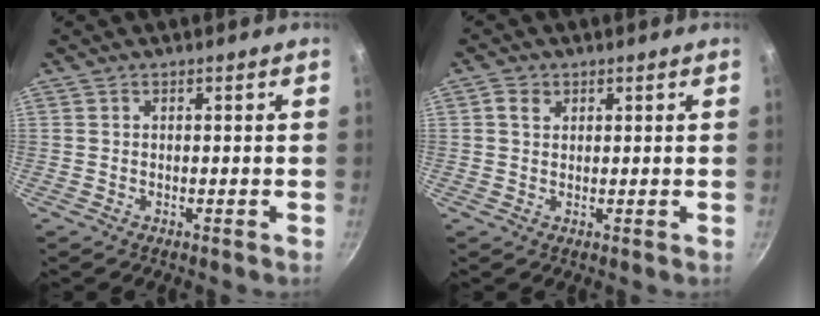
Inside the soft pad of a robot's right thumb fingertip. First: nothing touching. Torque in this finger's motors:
{"motor_torque": [-0.11, 0.00, 0.06, 0.01, -0.01]}